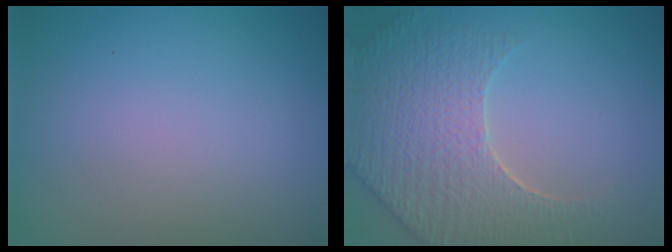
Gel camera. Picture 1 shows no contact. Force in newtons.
{"total": 6.6, "press": 5.4, "slide": 3.8}